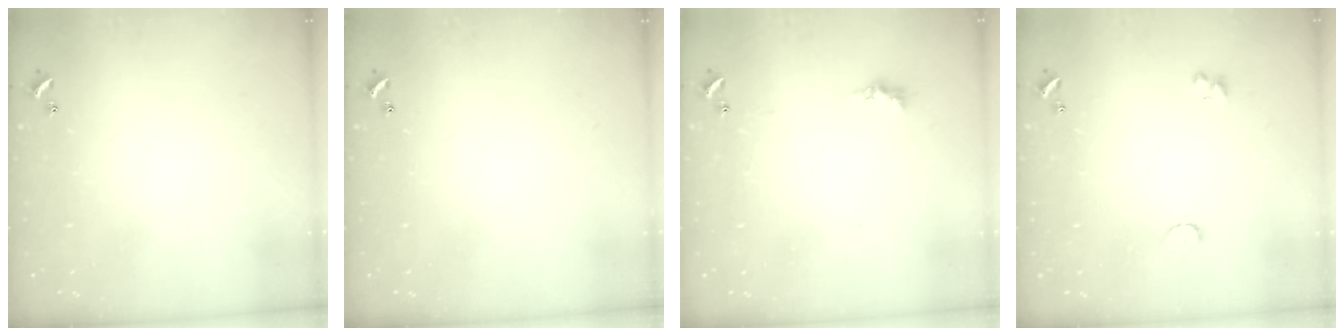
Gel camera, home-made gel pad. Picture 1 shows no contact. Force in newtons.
{"total": 0.0}
{"total": 0.0}
{"total": 1.3, "press": 1.2, "slide": 0.6}